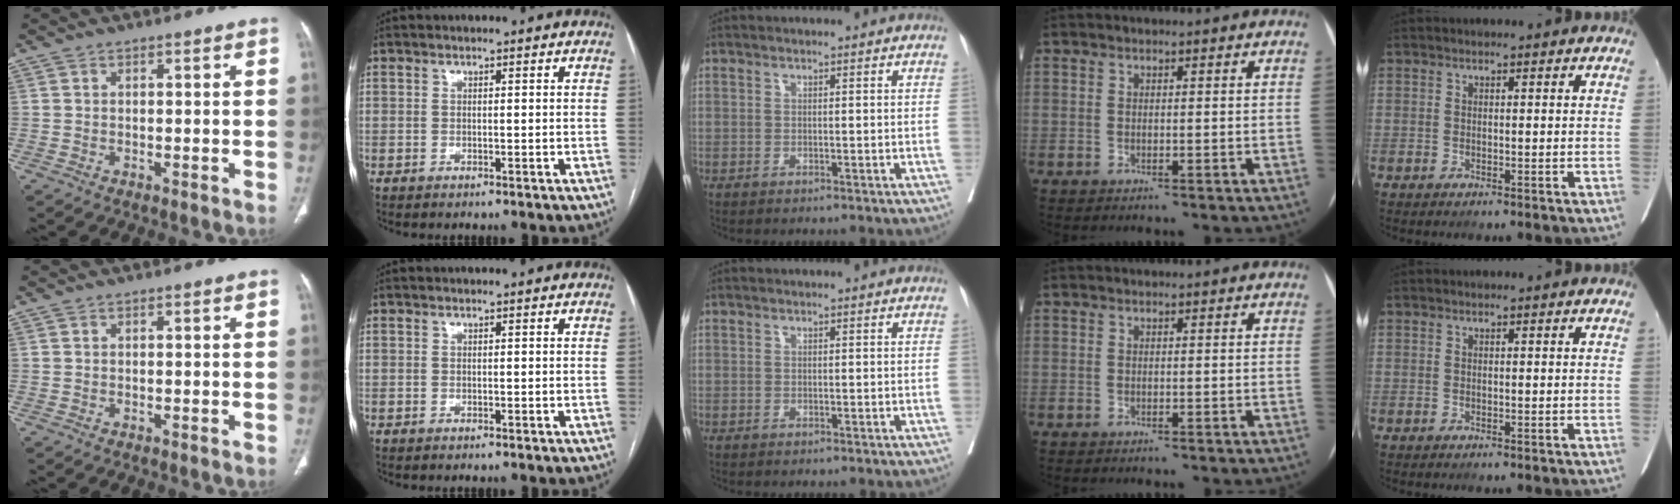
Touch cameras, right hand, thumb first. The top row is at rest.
{}